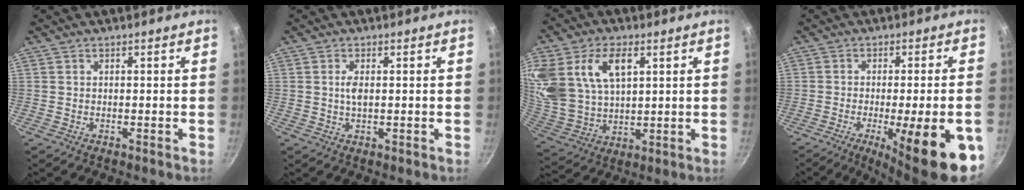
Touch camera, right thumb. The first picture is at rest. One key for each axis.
{"total": 2.3, "fx": 0.3, "fy": 1.0, "fz": 2.1, "tx": -0.043, "ty": -0.001, "tz": 0.008}
{"total": 20.7, "fx": 7.3, "fy": 12.6, "fz": 14.7, "tx": -0.327, "ty": 0.004, "tz": 0.148}
{"total": 20.2, "fx": -7.8, "fy": 5.4, "fz": 17.8, "tx": -0.192, "ty": 0.000, "tz": -0.091}